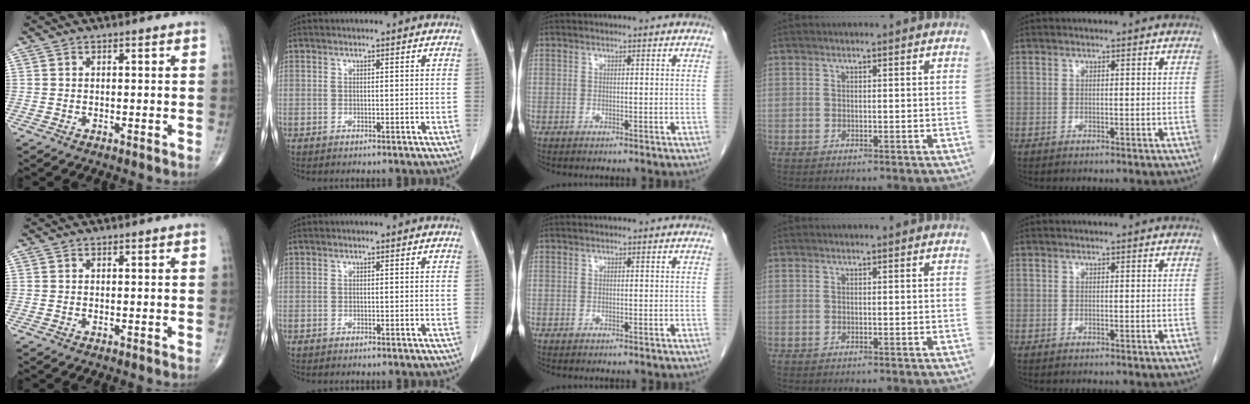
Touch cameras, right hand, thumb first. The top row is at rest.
{}